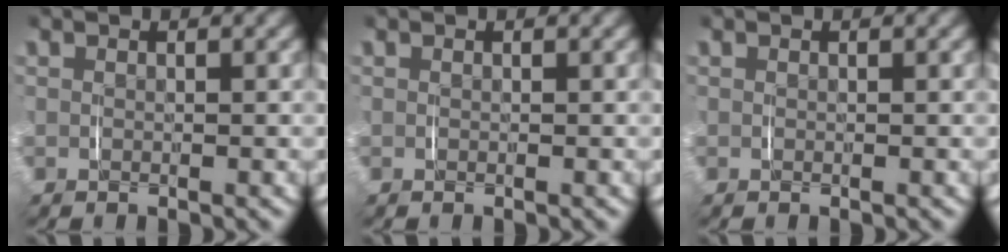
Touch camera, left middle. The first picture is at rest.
{"total": 0.0}
{"total": 0.0}